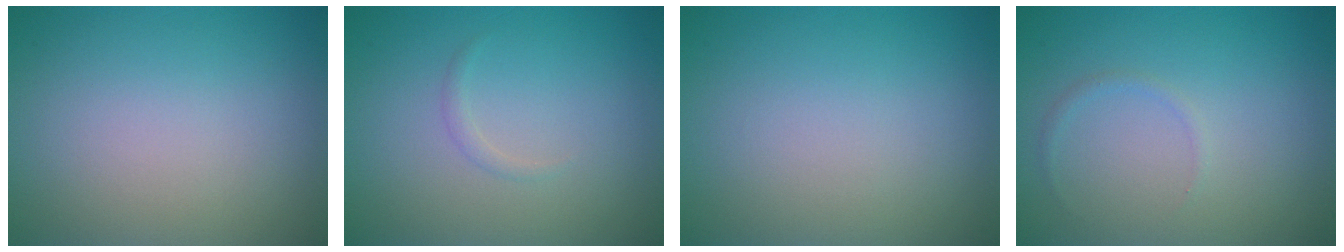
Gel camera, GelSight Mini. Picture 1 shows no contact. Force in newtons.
{"total": 0.6, "press": 0.6, "slide": 0.0}
{"total": 0.0}
{"total": 0.6, "press": 0.6, "slide": 0.0}